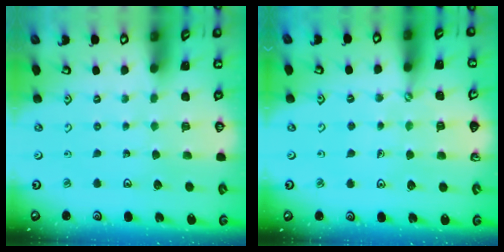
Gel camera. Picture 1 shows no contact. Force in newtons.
{"total": 1.4, "press": 1.3, "slide": 0.3}